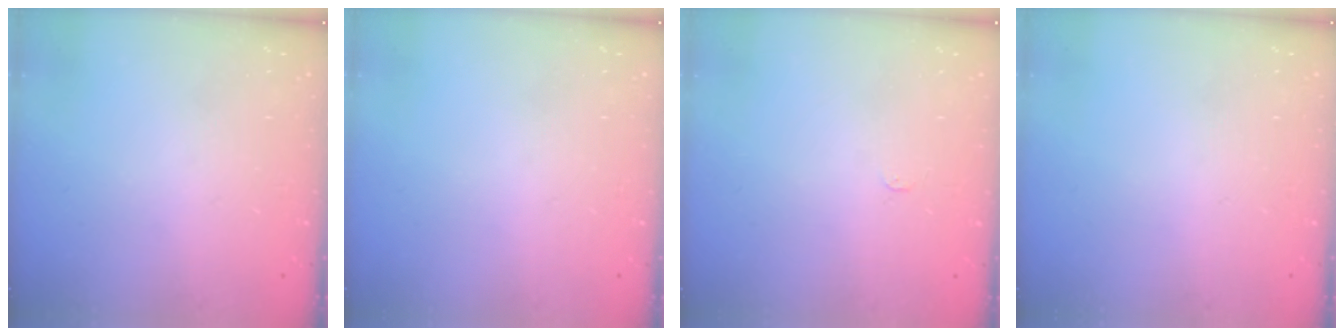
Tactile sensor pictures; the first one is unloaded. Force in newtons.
{"total": 0.0}
{"total": 2.4, "press": 2.4, "slide": 0.3}
{"total": 0.0}